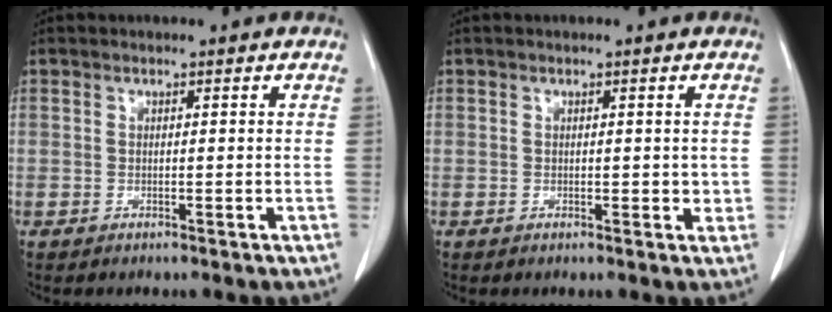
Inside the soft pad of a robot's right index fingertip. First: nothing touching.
{"total": 1.8, "force": [0.1, 1.2, 1.3], "torque": [-0.011, 0.000, 0.003]}